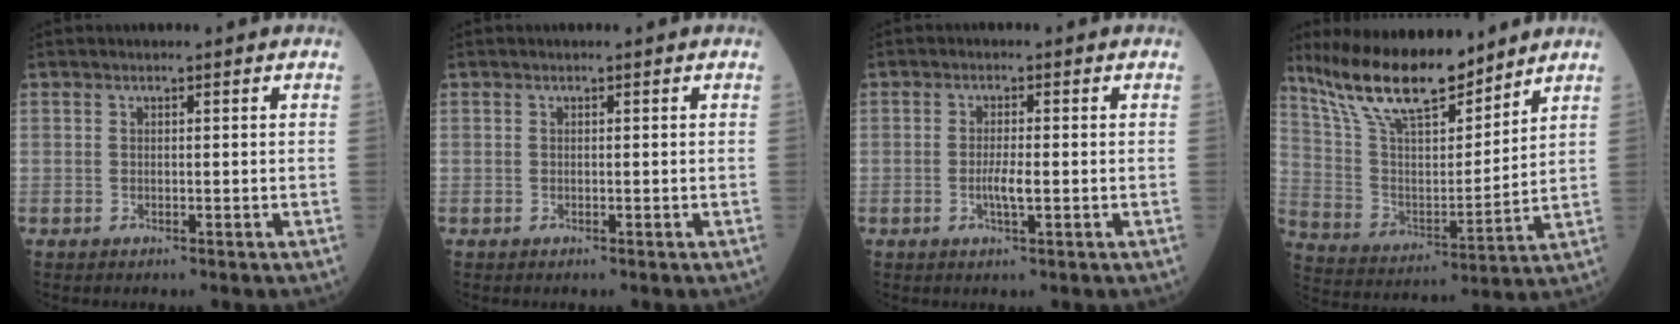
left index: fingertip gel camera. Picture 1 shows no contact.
{"total": 0.0}
{"total": 2.4, "force": [-0.6, 0.2, 2.3], "torque": [-0.041, -0.003, -0.010]}
{"total": 17.0, "force": [14.0, 3.9, 8.9], "torque": [-0.159, 0.007, 0.262]}